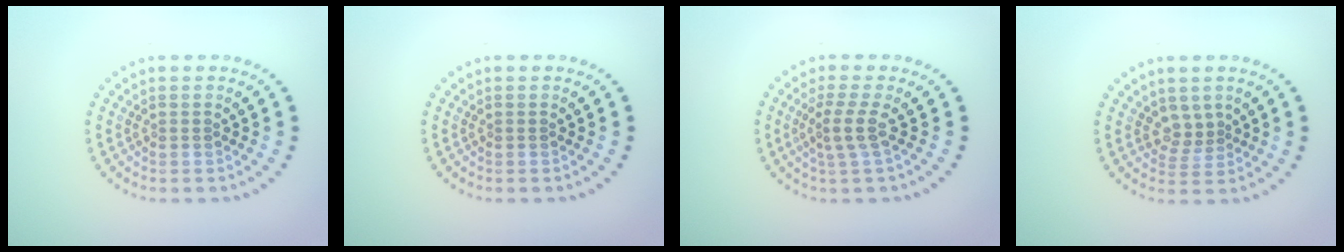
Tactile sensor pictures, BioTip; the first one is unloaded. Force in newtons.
{"total": 0.0}
{"total": 2.2, "press": 1.6, "slide": 1.5}
{"total": 1.8, "press": 1.3, "slide": 1.3}